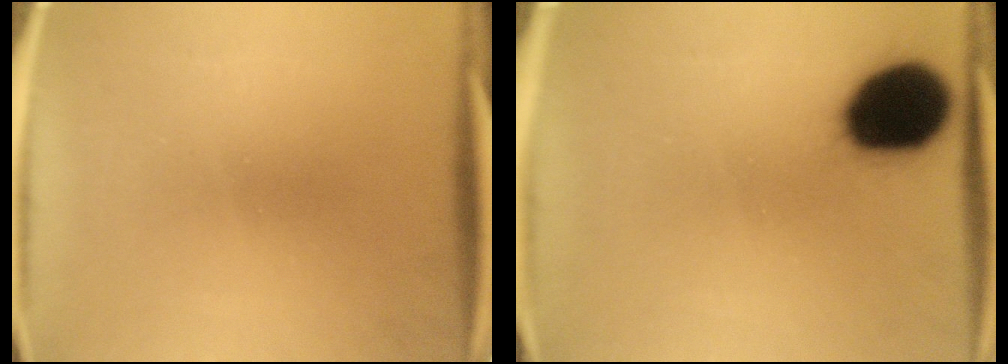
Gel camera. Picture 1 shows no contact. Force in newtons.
{"total": 19.2}